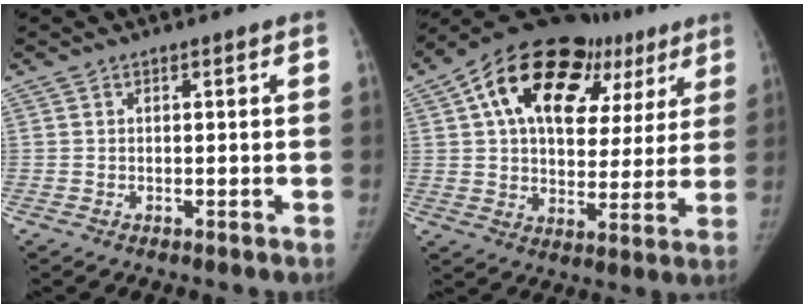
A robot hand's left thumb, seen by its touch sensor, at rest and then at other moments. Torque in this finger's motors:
{"motor_torque": [0.15, 0.83, 1.89, -0.86, 0.11]}